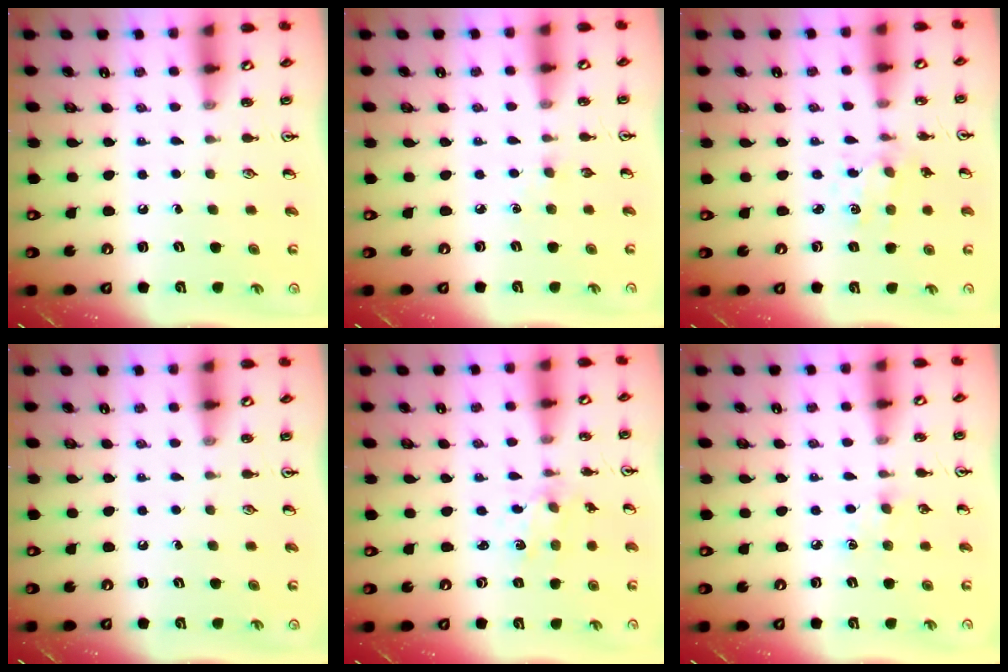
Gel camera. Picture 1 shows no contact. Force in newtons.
{"total": 2.9, "press": 2.9, "slide": 0.4}
{"total": 1.1, "press": 1.1, "slide": 0.3}
{"total": 0.0}
{"total": 1.1, "press": 1.1, "slide": 0.3}
{"total": 5.5, "press": 5.4, "slide": 0.8}